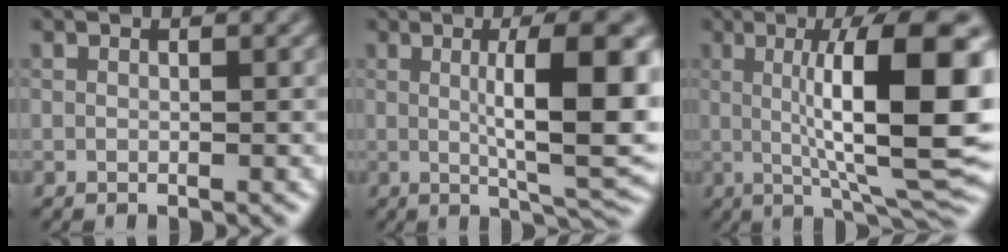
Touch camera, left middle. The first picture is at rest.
{"total": 9.2, "force": [0.9, 2.0, 8.9], "torque": [-0.117, -0.002, 0.016]}
{"total": 12.7, "force": [1.0, 2.8, 12.4], "torque": [-0.167, 0.004, 0.018]}